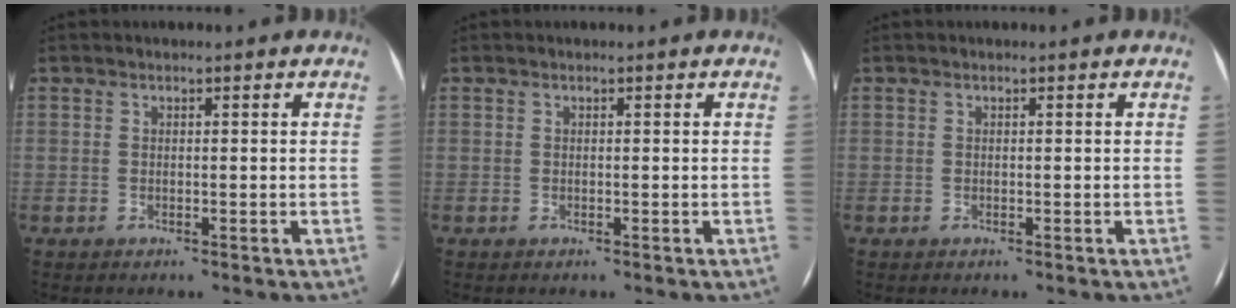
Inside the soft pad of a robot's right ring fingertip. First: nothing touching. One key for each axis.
{"total": 0.0}
{"total": 0.0}